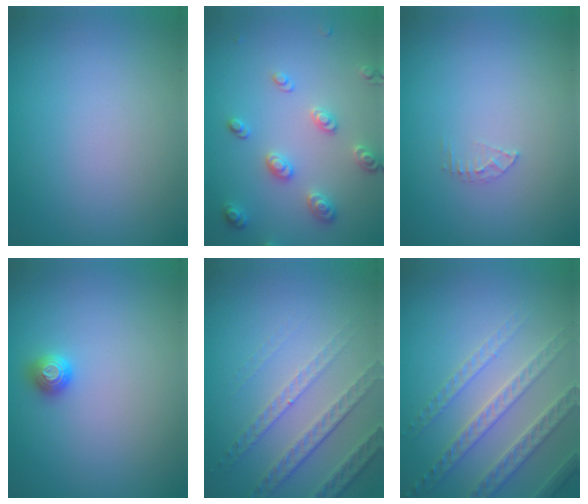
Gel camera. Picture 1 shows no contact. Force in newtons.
{"total": 2.9, "press": 2.7, "slide": 1.0}
{"total": 0.9, "press": 0.9, "slide": 0.1}
{"total": 1.1, "press": 1.1, "slide": 0.4}
{"total": 4.7, "press": 3.2, "slide": 3.4}
{"total": 3.9, "press": 3.8, "slide": 1.1}